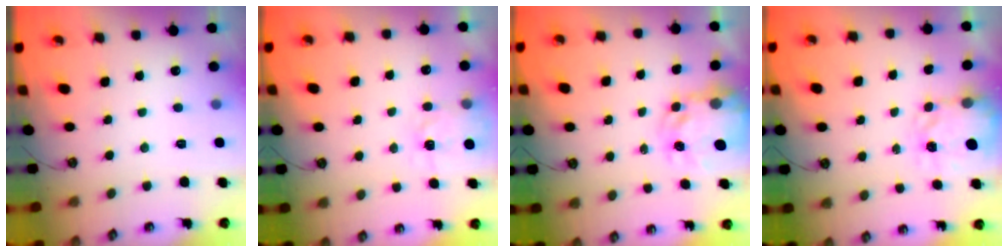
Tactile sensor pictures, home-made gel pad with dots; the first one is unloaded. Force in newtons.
{"total": 3.7, "press": 3.6, "slide": 0.5}
{"total": 4.9, "press": 4.9, "slide": 0.4}
{"total": 3.6, "press": 3.6, "slide": 0.5}